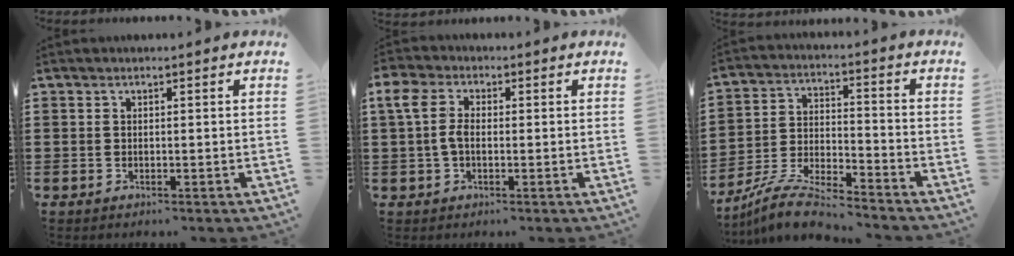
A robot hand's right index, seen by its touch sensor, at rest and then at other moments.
{"total": 4.9, "force": [0.3, 3.2, 3.7], "torque": [-0.099, 0.004, -0.004]}
{"total": 8.1, "force": [-7.6, 0.5, 2.6], "torque": [-0.065, 0.005, -0.152]}